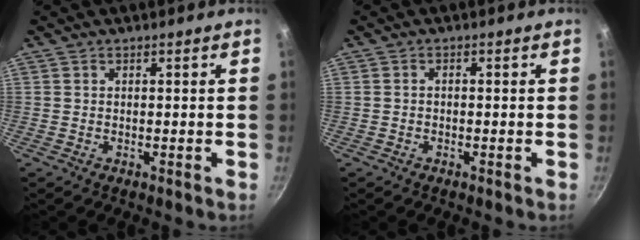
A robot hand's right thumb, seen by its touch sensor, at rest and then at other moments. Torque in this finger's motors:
{"motor_torque": [-0.39, 0.08, -0.25, -0.22, 0.07]}